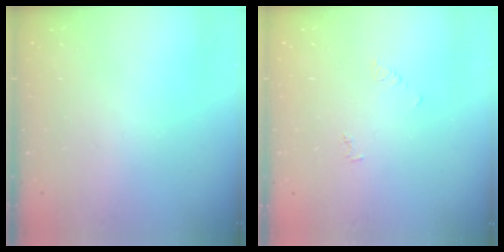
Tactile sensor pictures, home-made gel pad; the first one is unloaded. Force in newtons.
{"total": 3.1, "press": 3.1, "slide": 0.4}